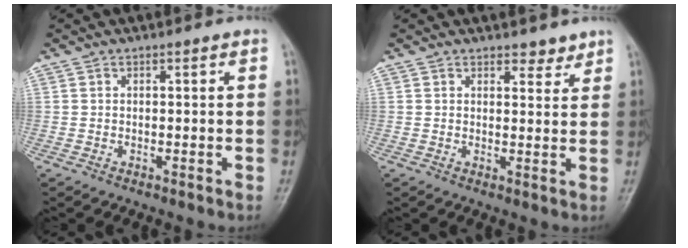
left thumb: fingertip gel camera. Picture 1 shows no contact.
{"total": 2.9, "force": [2.4, 1.4, 0.9], "torque": [0.007, -0.016, 0.033]}